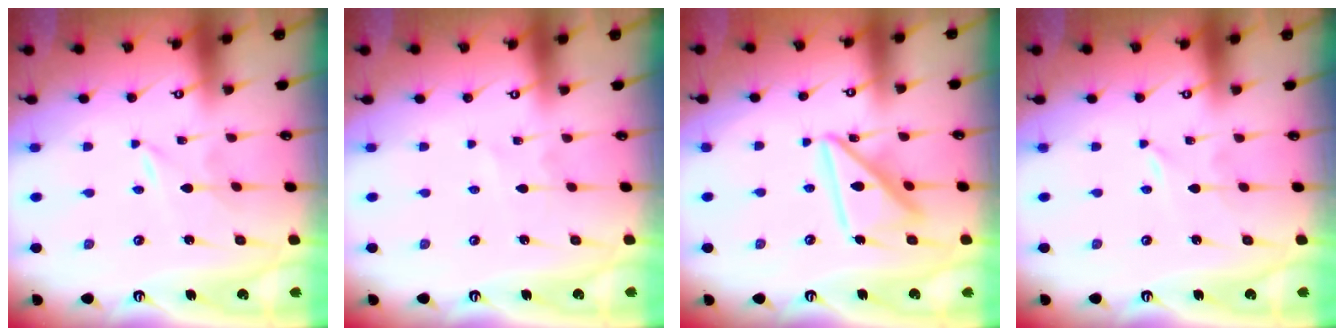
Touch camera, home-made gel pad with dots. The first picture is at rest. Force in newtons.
{"total": 1.5, "press": 1.4, "slide": 0.1}
{"total": 14.9, "press": 14.9, "slide": 1.4}
{"total": 0.0}